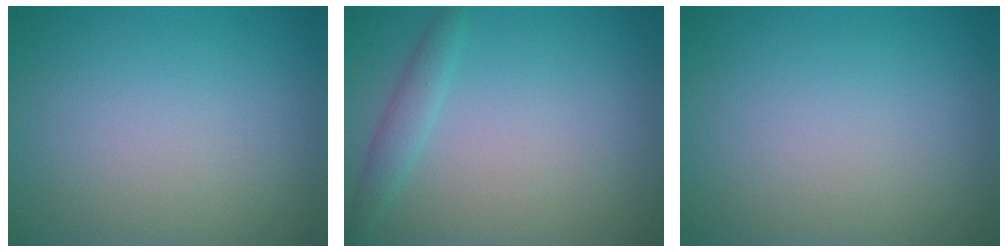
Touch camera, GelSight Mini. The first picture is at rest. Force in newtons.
{"total": 1.6, "press": 1.6, "slide": 0.1}
{"total": 0.0}